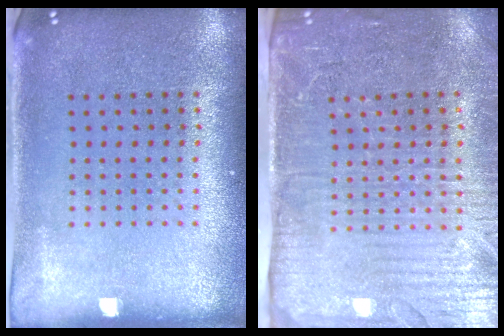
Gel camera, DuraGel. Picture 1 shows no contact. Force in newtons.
{"total": 4.2, "press": 3.6, "slide": 2.1}